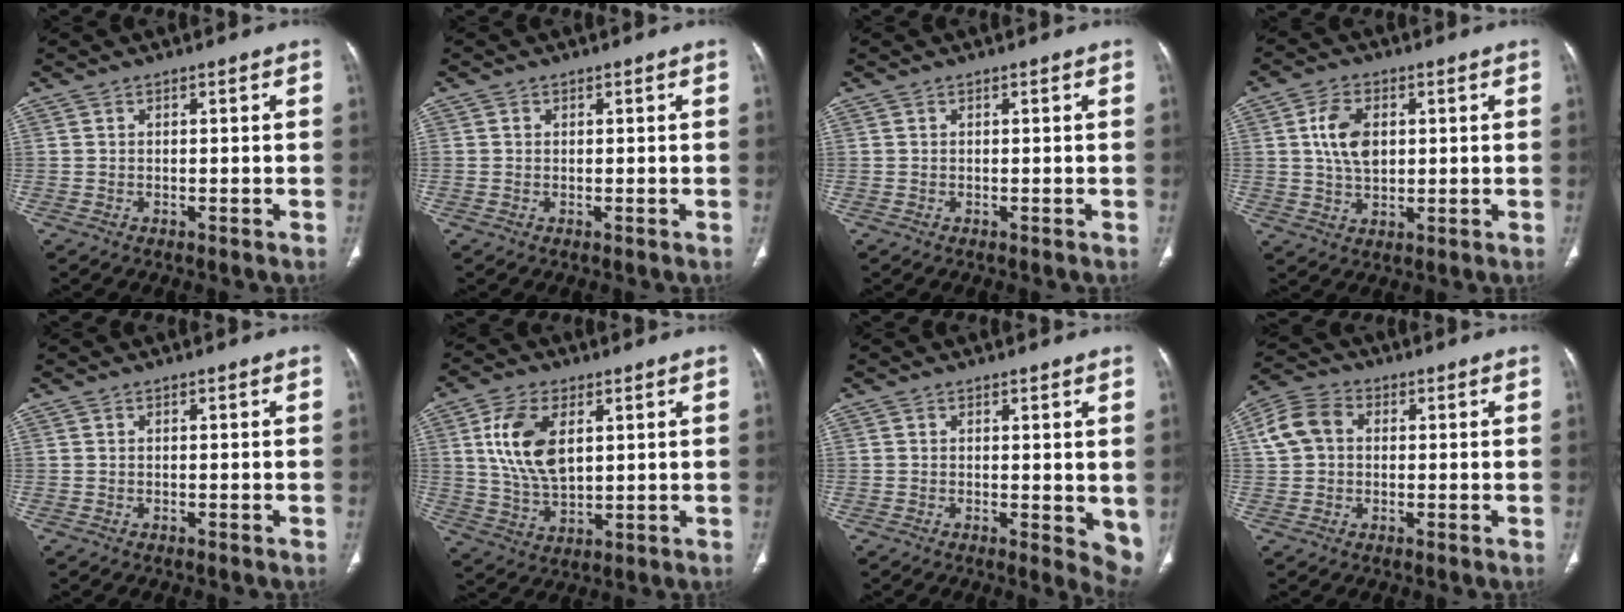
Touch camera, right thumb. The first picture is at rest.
{"total": 0.6, "force": [0.1, 0.6, 0.2], "torque": [0.003, 0.001, 0.002]}
{"total": 0.0}
{"total": 7.8, "force": [1.5, 5.0, 5.7], "torque": [-0.096, -0.005, 0.029]}
{"total": 0.0}
{"total": 11.9, "force": [3.3, 6.7, 9.2], "torque": [-0.170, -0.012, 0.067]}
{"total": 5.7, "force": [0.4, 2.5, 5.1], "torque": [-0.051, -0.015, 0.006]}
{"total": 7.6, "force": [1.2, 6.0, 4.5], "torque": [-0.088, 0.020, 0.015]}